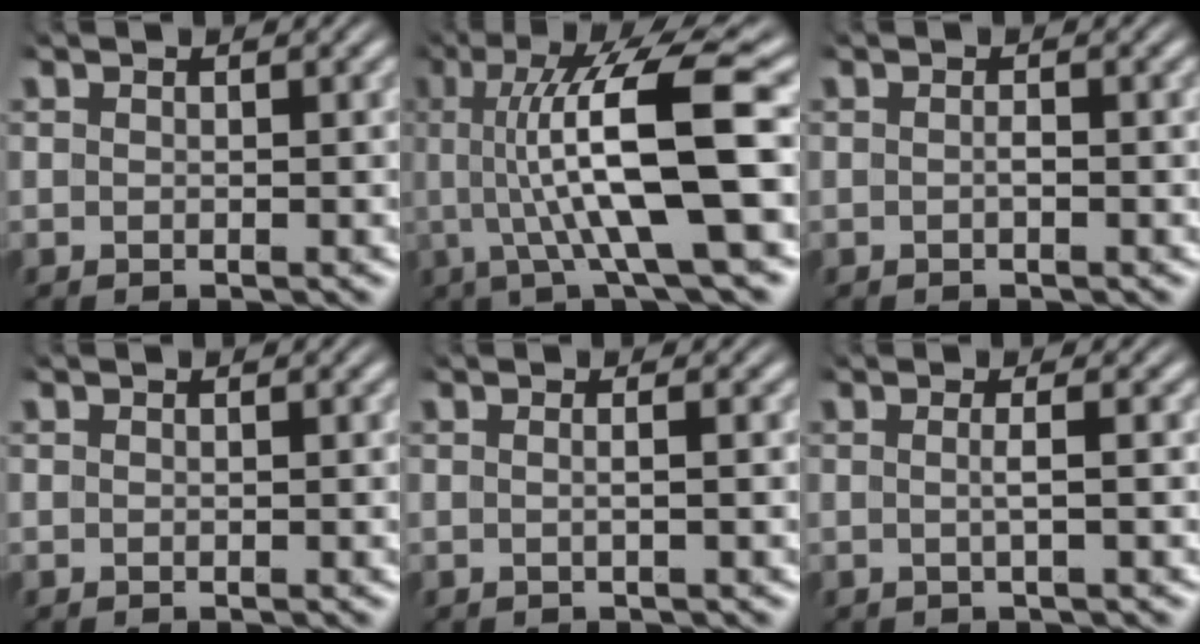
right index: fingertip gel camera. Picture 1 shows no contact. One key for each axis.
{"total": 10.4, "fx": 2.0, "fy": 2.4, "fz": 9.9, "tx": -0.165, "ty": 0.017, "tz": 0.027}
{"total": 0.6, "fx": -0.3, "fy": 0.2, "fz": 0.5, "tx": -0.012, "ty": -0.002, "tz": -0.005}
{"total": 0.0}
{"total": 1.0, "fx": -0.2, "fy": -0.3, "fz": 1.0, "tx": -0.016, "ty": 0.001, "tz": -0.004}
{"total": 1.4, "fx": -0.3, "fy": -0.5, "fz": 1.3, "tx": -0.024, "ty": 0.000, "tz": -0.004}